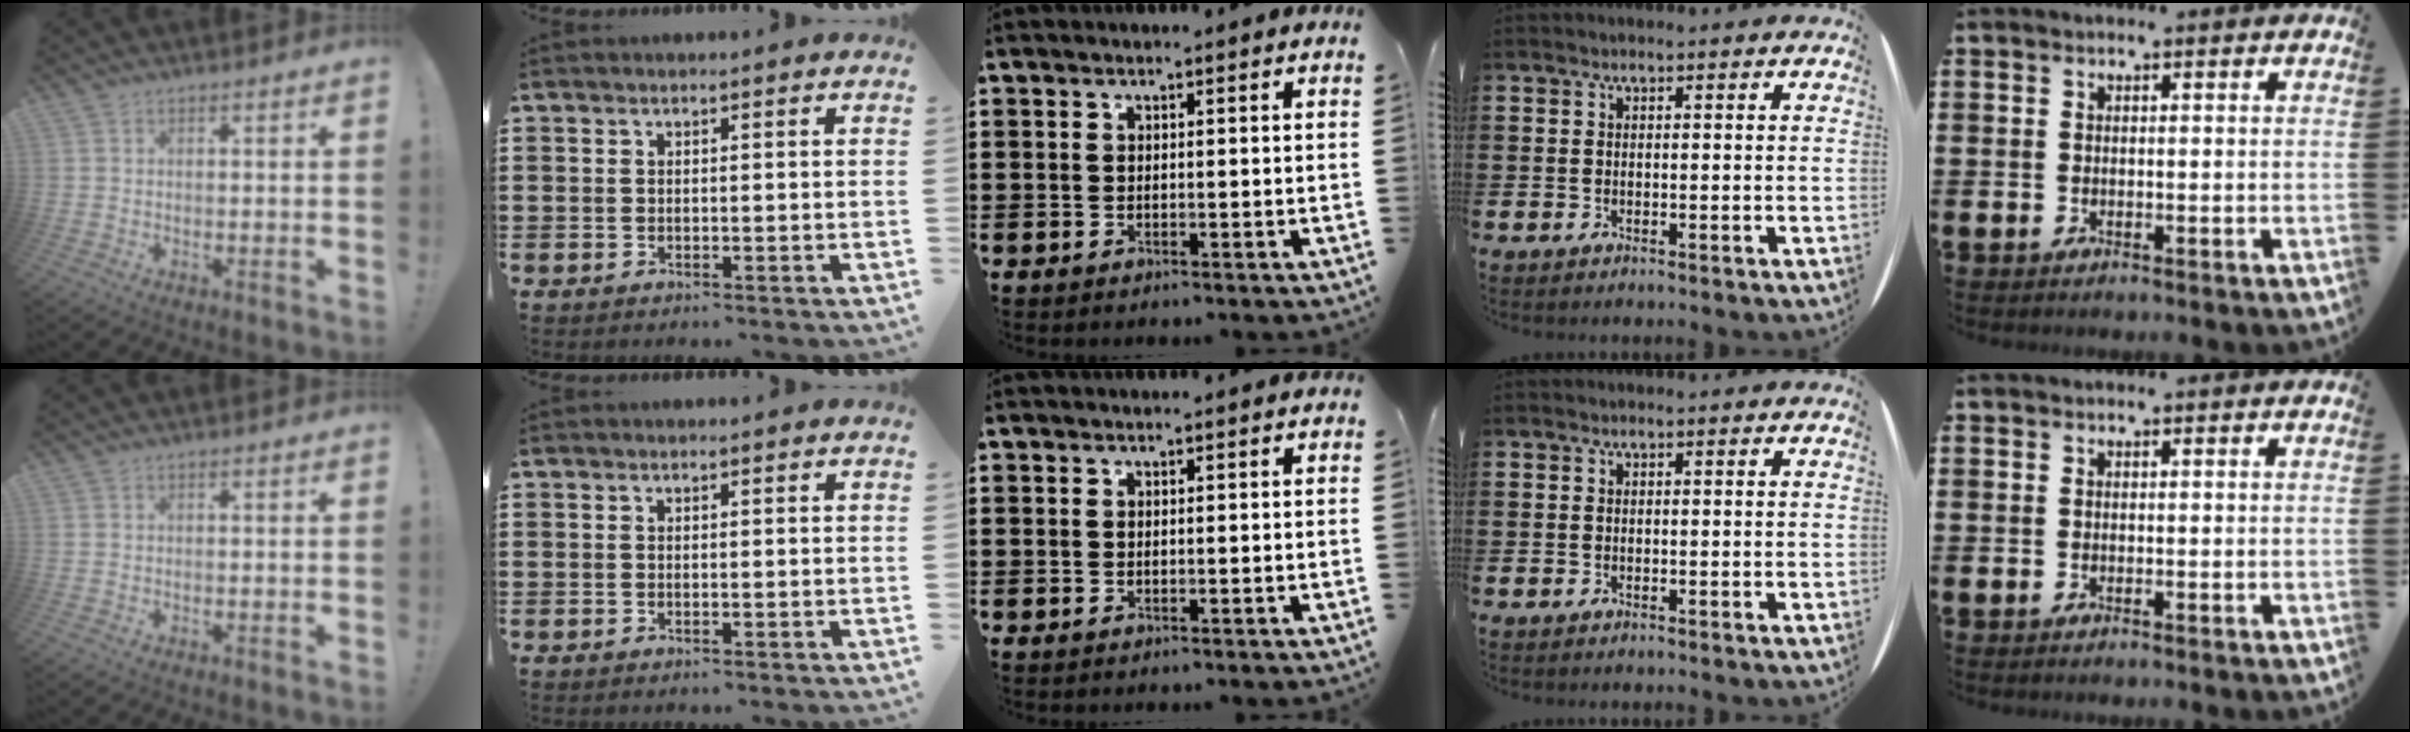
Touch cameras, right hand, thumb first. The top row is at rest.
{}